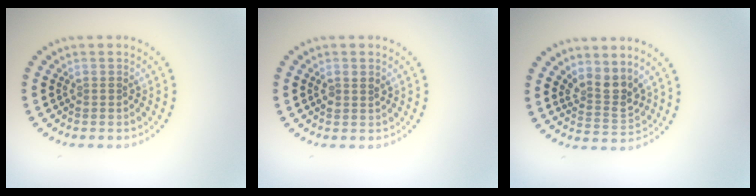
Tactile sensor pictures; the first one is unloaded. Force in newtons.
{"total": 1.1, "press": 1.0, "slide": 0.4}
{"total": 2.7, "press": 2.0, "slide": 1.8}